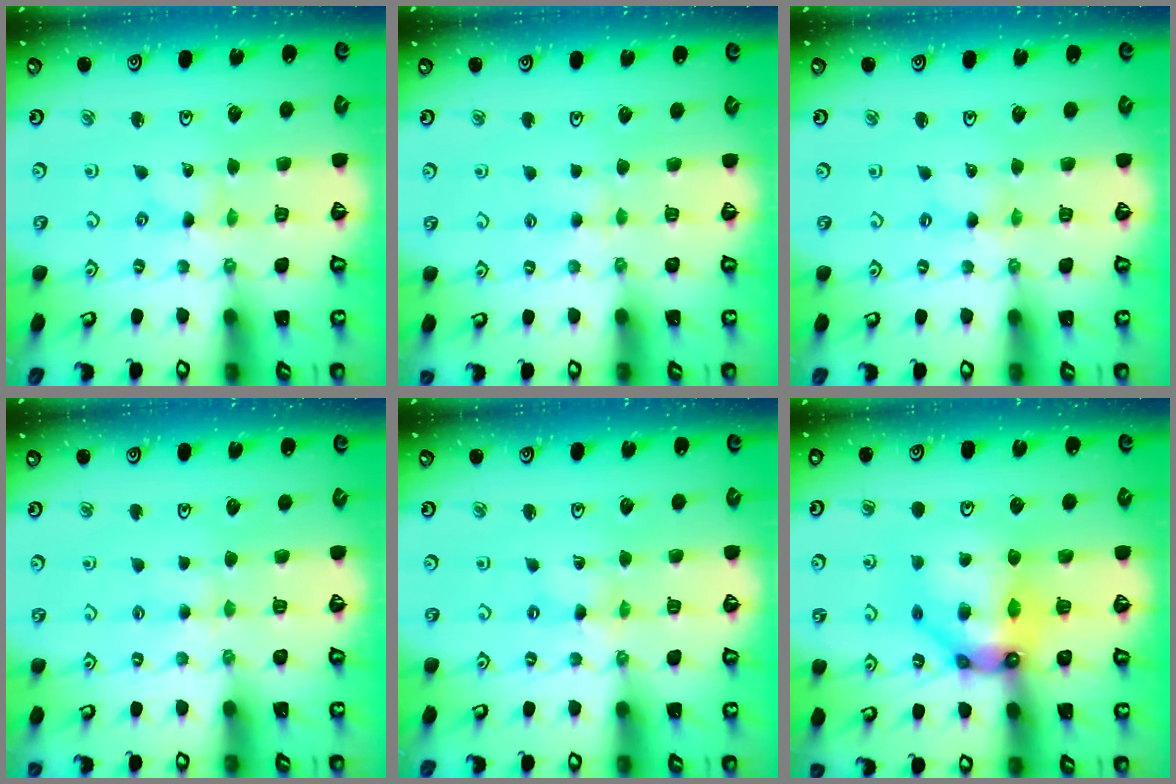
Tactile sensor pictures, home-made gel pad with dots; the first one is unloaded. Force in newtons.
{"total": 3.0, "press": 3.0, "slide": 0.4}
{"total": 0.0}
{"total": 3.0, "press": 3.0, "slide": 0.4}
{"total": 0.9, "press": 0.9, "slide": 0.2}
{"total": 13.5, "press": 13.4, "slide": 1.6}